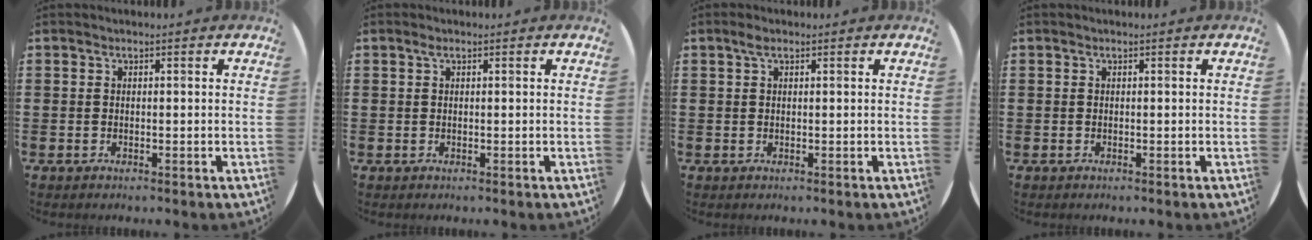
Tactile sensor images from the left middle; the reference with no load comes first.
{"total": 0.6, "force": [0.3, 0.3, 0.4], "torque": [-0.009, 0.003, 0.006]}
{"total": 1.2, "force": [0.7, 0.6, 0.8], "torque": [-0.010, 0.002, 0.009]}
{"total": 0.0}